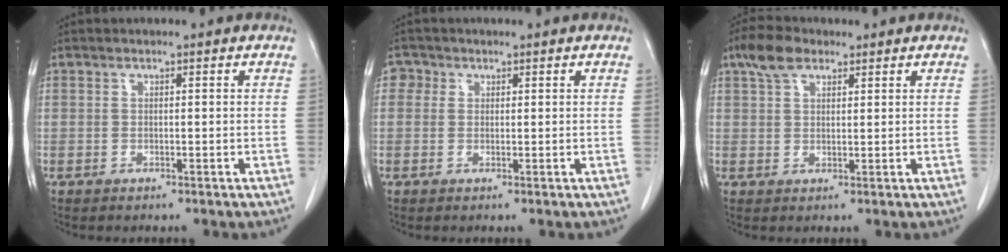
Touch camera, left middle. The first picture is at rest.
{"total": 1.8, "force": [0.7, 1.6, 0.3], "torque": [0.003, 0.004, 0.007]}
{"total": 4.8, "force": [3.1, 2.5, 2.7], "torque": [-0.057, 0.017, 0.062]}